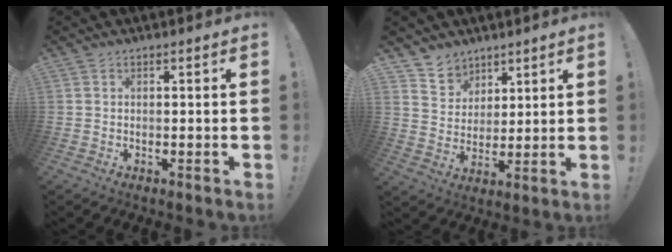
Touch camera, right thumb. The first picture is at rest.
{"total": 7.5, "force": [5.5, 5.1, 0.1], "torque": [-0.007, -0.053, 0.109]}